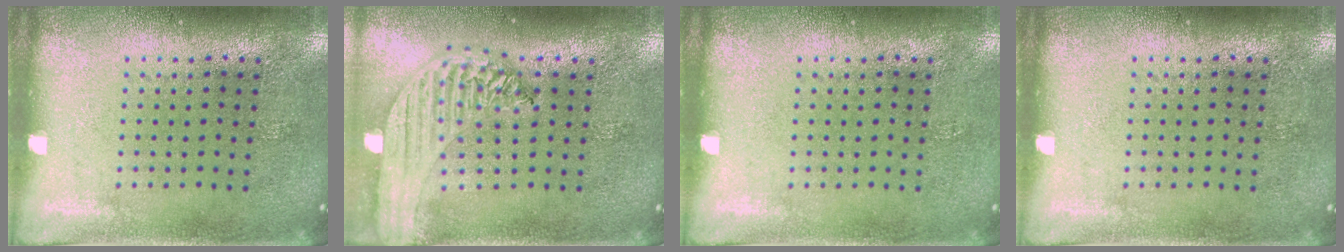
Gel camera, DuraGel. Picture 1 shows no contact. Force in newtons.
{"total": 2.2, "press": 2.0, "slide": 1.0}
{"total": 0.0}
{"total": 0.0}